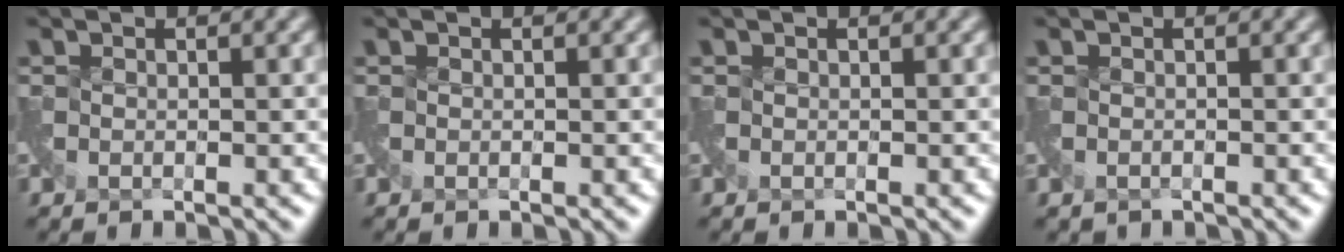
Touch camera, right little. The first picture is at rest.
{"total": 0.0}
{"total": 0.0}
{"total": 0.8, "force": [-0.7, 0.4, 0.0], "torque": [-0.004, -0.009, -0.016]}